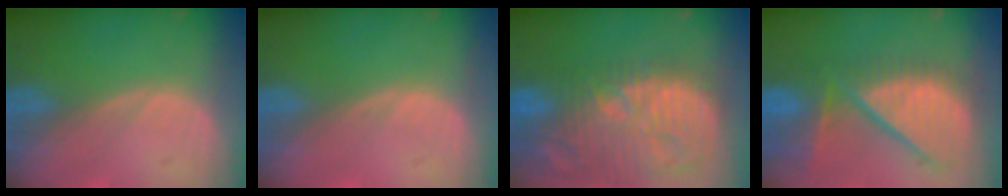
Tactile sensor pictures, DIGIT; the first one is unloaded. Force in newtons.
{"total": 0.0}
{"total": 15.0, "press": 13.0, "slide": 7.4}
{"total": 12.3, "press": 10.6, "slide": 6.3}